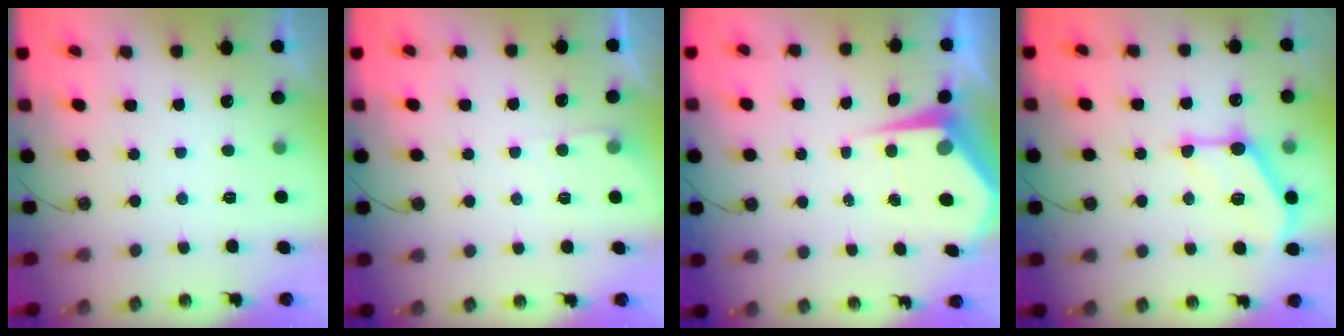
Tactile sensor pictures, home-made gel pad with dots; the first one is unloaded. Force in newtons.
{"total": 3.8, "press": 3.7, "slide": 0.6}
{"total": 6.6, "press": 6.5, "slide": 0.9}
{"total": 13.7, "press": 13.7, "slide": 0.3}